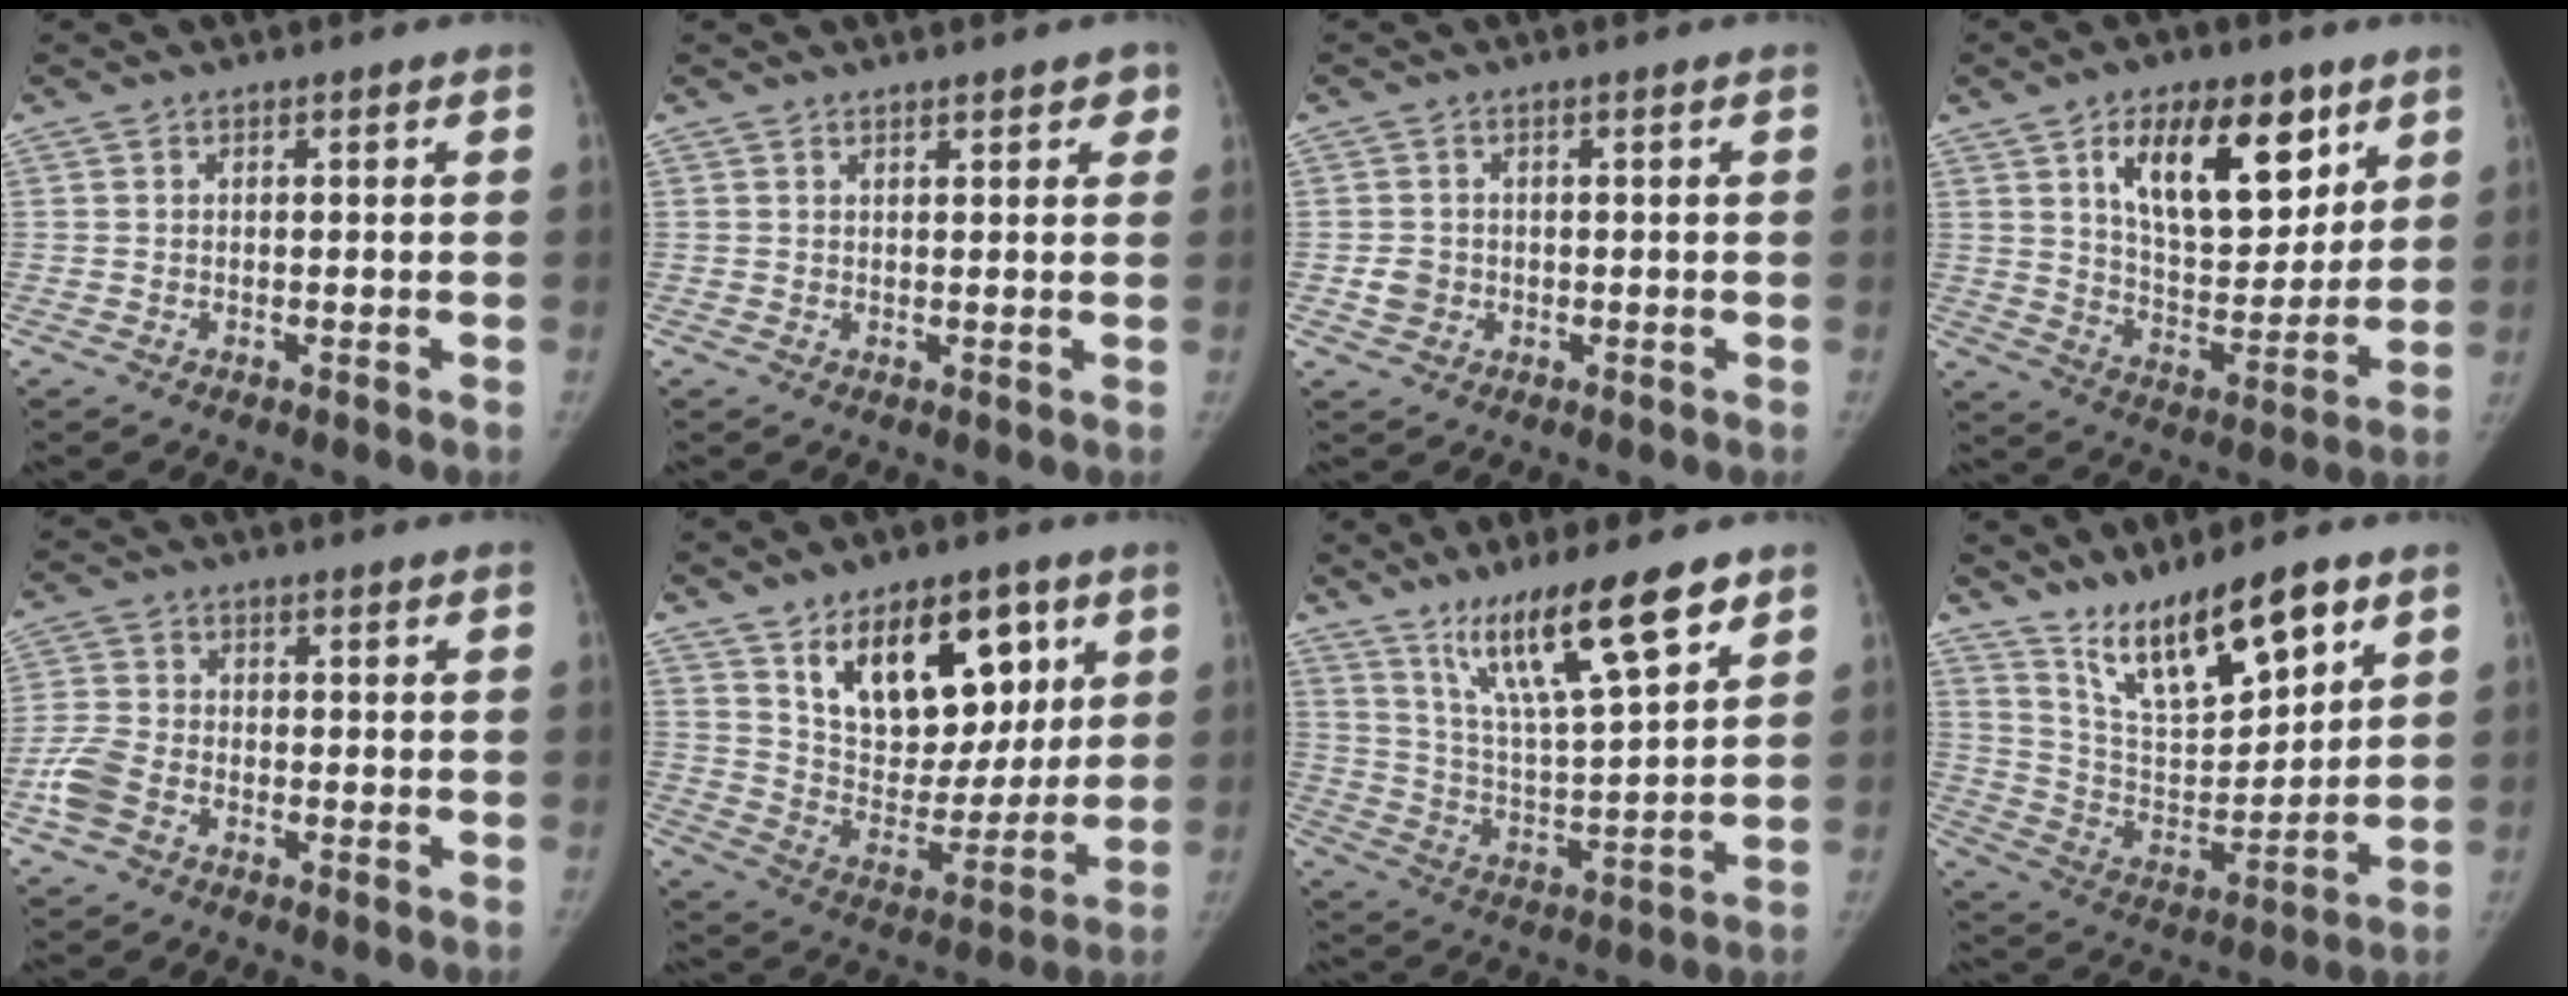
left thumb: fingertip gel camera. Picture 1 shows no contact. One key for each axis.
{"total": 3.0, "fx": 2.0, "fy": 1.3, "fz": 1.8, "tx": -0.003, "ty": -0.006, "tz": 0.023}
{"total": 2.7, "fx": -0.4, "fy": 2.5, "fz": 1.0, "tx": -0.009, "ty": 0.004, "tz": -0.004}
{"total": 18.6, "fx": 9.1, "fy": 9.3, "fz": 13.4, "tx": -0.155, "ty": -0.049, "tz": 0.156}
{"total": 5.8, "fx": -2.8, "fy": 3.7, "fz": 3.5, "tx": -0.087, "ty": 0.009, "tz": -0.062}
{"total": 20.2, "fx": 9.5, "fy": 11.8, "fz": 13.3, "tx": -0.145, "ty": -0.050, "tz": 0.165}
{"total": 17.3, "fx": 11.2, "fy": 2.9, "fz": 12.9, "tx": -0.206, "ty": -0.059, "tz": 0.205}
{"total": 16.7, "fx": 11.5, "fy": 5.0, "fz": 11.1, "tx": -0.156, "ty": -0.065, "tz": 0.218}